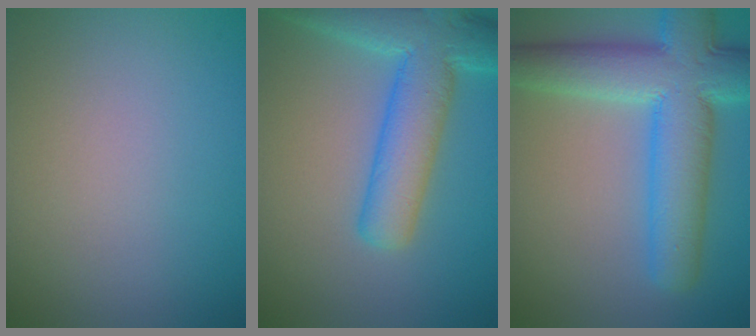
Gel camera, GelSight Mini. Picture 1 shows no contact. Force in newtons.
{"total": 8.1, "press": 8.1, "slide": 0.4}
{"total": 10.0, "press": 10.0, "slide": 0.3}